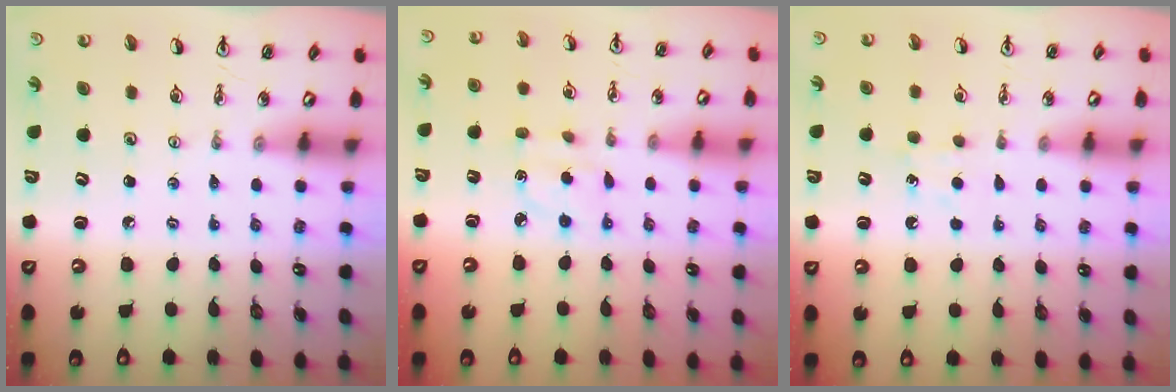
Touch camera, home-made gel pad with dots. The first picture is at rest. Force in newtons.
{"total": 2.2, "press": 2.2, "slide": 0.2}
{"total": 4.5, "press": 4.4, "slide": 0.5}